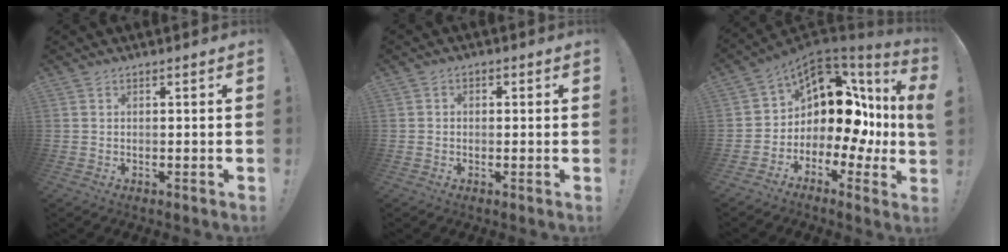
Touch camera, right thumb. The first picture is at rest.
{"total": 1.6, "force": [-0.9, 1.1, 0.8], "torque": [-0.020, 0.012, -0.015]}
{"total": 11.5, "force": [3.4, 7.5, 8.0], "torque": [-0.119, -0.037, 0.061]}